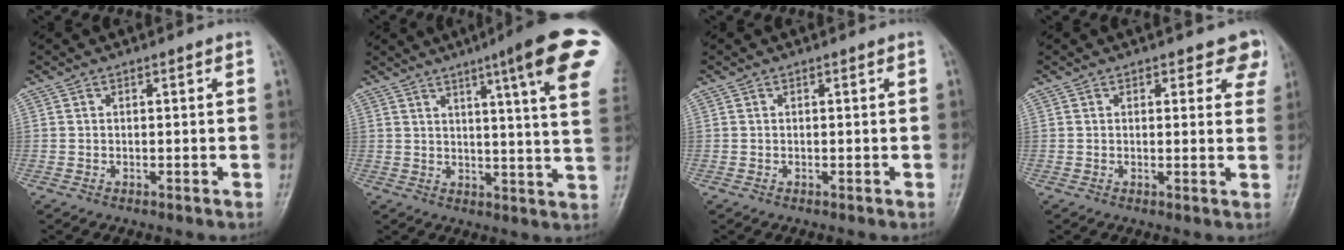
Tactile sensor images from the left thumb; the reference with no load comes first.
{"total": 17.8, "force": [9.2, 1.2, 15.2], "torque": [-0.186, -0.032, 0.105]}
{"total": 0.0}
{"total": 5.1, "force": [3.8, 2.8, 1.9], "torque": [0.018, -0.017, 0.030]}